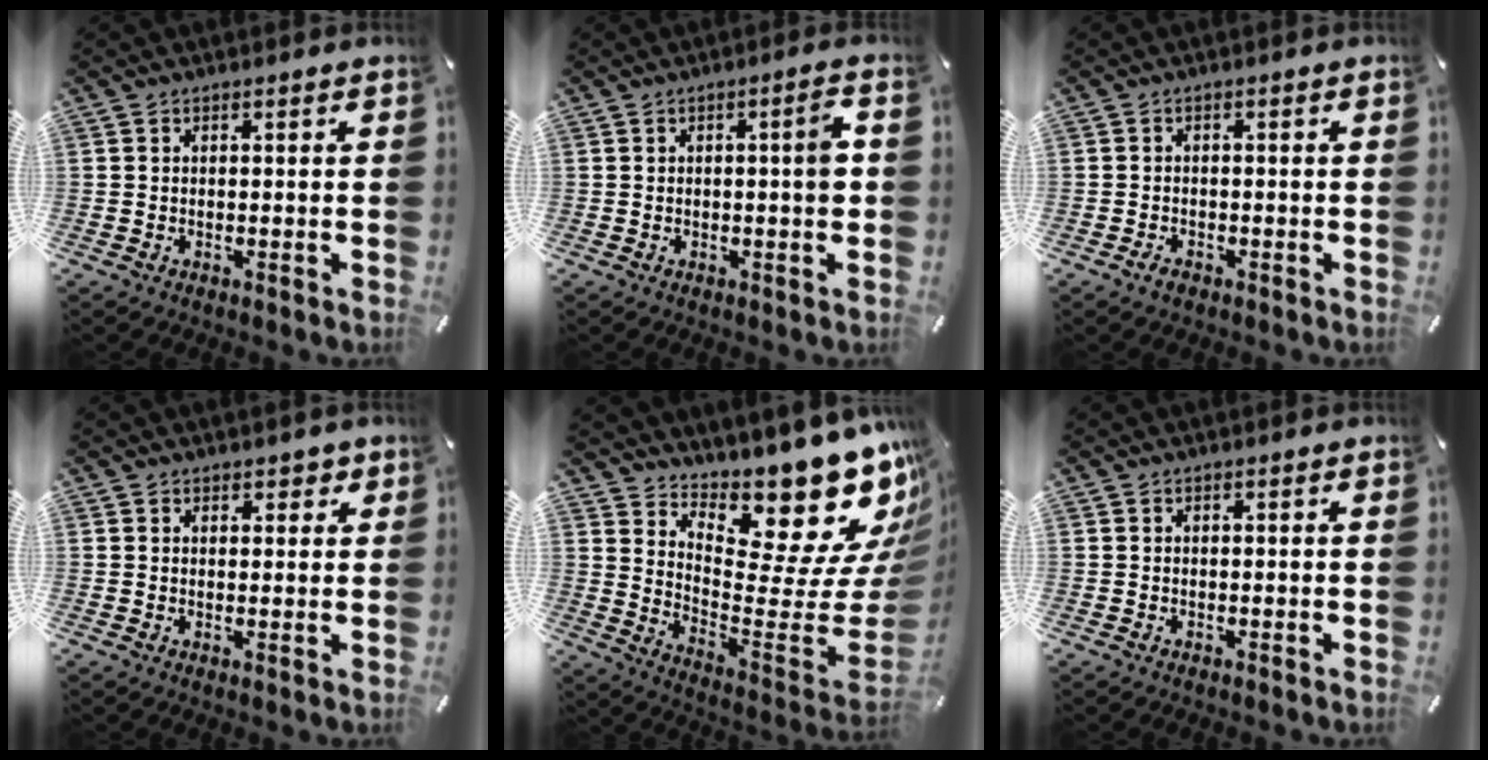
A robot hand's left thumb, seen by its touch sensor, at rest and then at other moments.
{"total": 3.5, "force": [0.0, 0.3, 3.5], "torque": [-0.055, -0.001, -0.006]}
{"total": 1.5, "force": [-1.0, 0.8, 0.8], "torque": [-0.016, 0.004, -0.021]}
{"total": 1.9, "force": [1.3, 1.3, 0.5], "torque": [0.005, -0.003, 0.019]}
{"total": 18.7, "force": [13.8, 5.8, 11.1], "torque": [-0.100, -0.146, 0.216]}
{"total": 0.0}